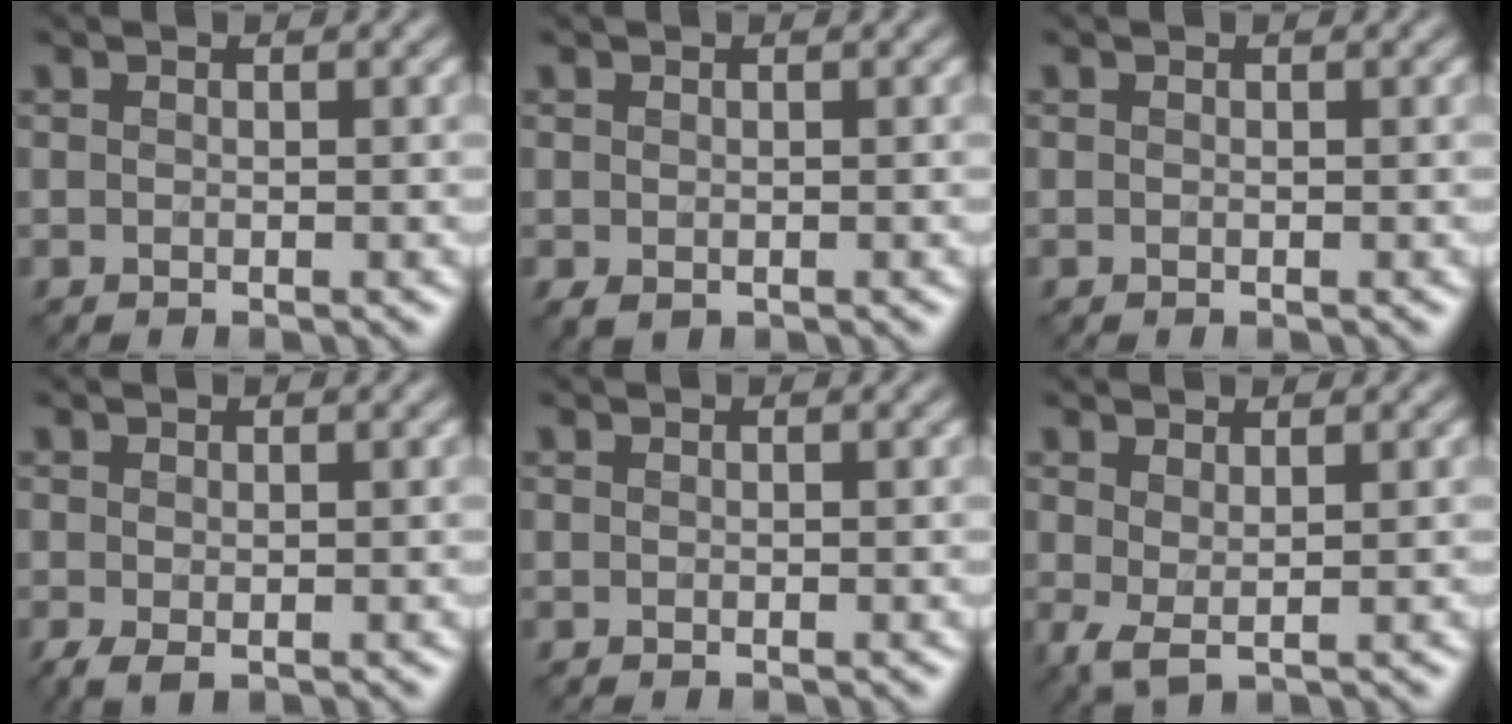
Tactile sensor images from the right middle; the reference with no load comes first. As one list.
[{"total": 1.0, "force": [-0.2, 0.7, 0.6], "torque": [-0.017, 0.000, -0.001]}, {"total": 0.0}, {"total": 1.5, "force": [-0.6, 0.8, 1.1], "torque": [-0.031, -0.006, -0.009]}, {"total": 0.0}, {"total": 1.9, "force": [0.5, 0.8, 1.7], "torque": [-0.045, -0.003, 0.010]}]